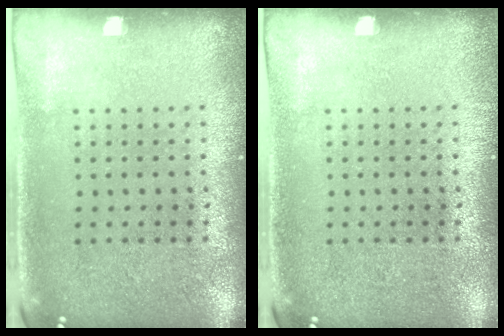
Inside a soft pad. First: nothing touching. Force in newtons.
{"total": 0.0}